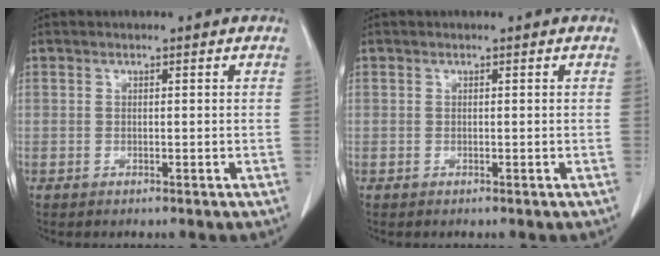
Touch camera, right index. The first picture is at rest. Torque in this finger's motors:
{"motor_torque": [0.00, 0.00, 0.00, 0.00]}